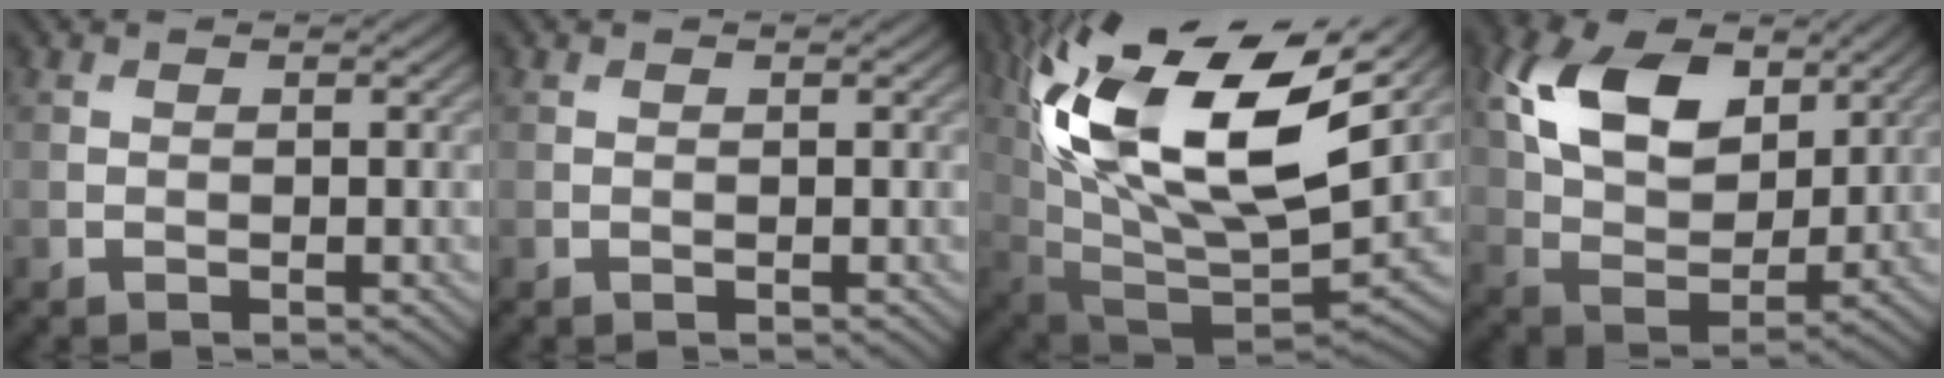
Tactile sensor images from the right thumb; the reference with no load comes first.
{"total": 0.0}
{"total": 20.1, "force": [7.4, 9.6, 16.1], "torque": [-0.339, 0.014, 0.134]}
{"total": 12.9, "force": [5.3, 7.8, 8.8], "torque": [-0.192, 0.014, 0.100]}